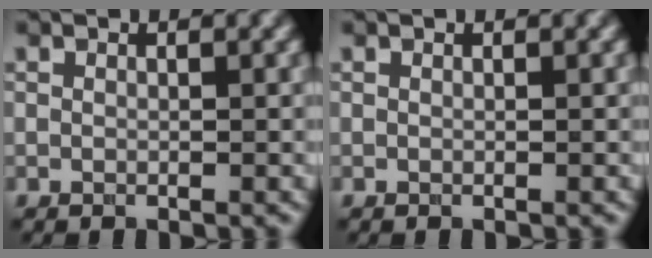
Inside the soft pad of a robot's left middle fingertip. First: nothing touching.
{"total": 0.0}